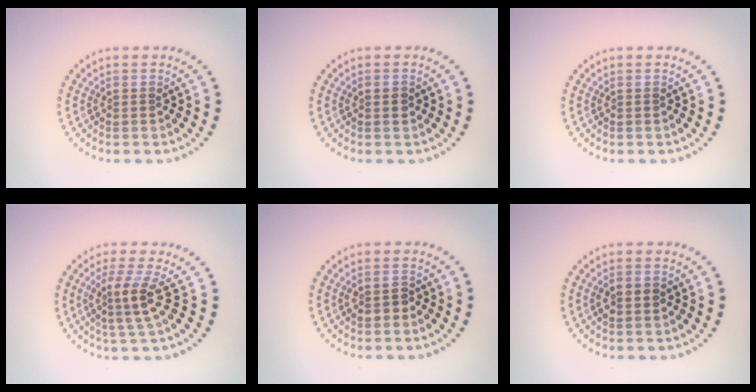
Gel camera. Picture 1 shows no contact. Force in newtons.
{"total": 1.1, "press": 1.1, "slide": 0.0}
{"total": 0.0}
{"total": 2.9, "press": 2.4, "slide": 1.7}
{"total": 1.4, "press": 1.4, "slide": 0.3}
{"total": 1.3, "press": 1.3, "slide": 0.1}